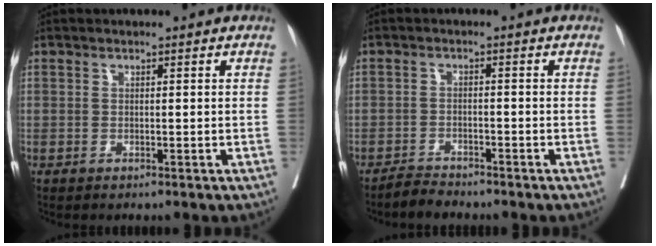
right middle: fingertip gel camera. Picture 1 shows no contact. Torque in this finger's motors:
{"motor_torque": [-0.07, -0.03, -0.06, -0.06]}